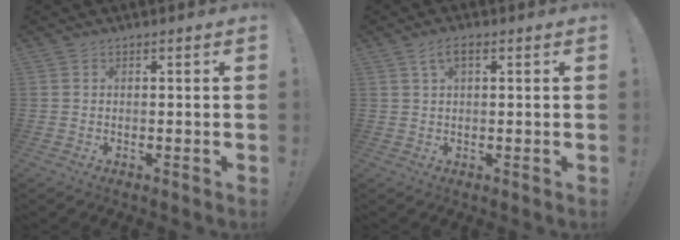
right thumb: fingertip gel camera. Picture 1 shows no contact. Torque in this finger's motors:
{"motor_torque": [0.01, 0.01, 0.06, 0.12, 0.00]}